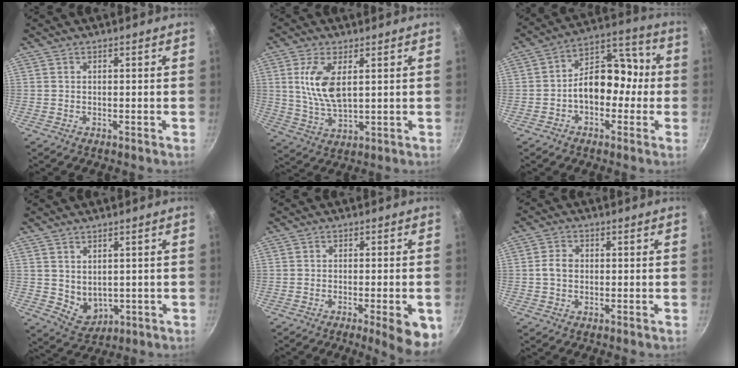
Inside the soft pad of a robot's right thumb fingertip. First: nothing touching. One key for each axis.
{"total": 9.3, "fx": 2.3, "fy": 4.2, "fz": 8.0, "tx": -0.162, "ty": -0.014, "tz": 0.053}
{"total": 12.8, "fx": -1.4, "fy": 8.4, "fz": 9.5, "tx": -0.113, "ty": 0.048, "tz": -0.035}
{"total": 4.9, "fx": 0.4, "fy": 3.7, "fz": 3.3, "tx": -0.038, "ty": -0.014, "tz": 0.028}
{"total": 8.7, "fx": -3.8, "fy": 1.9, "fz": 7.6, "tx": -0.090, "ty": -0.001, "tz": -0.047}
{"total": 3.2, "fx": -0.1, "fy": 2.5, "fz": 2.0, "tx": -0.036, "ty": 0.008, "tz": -0.005}